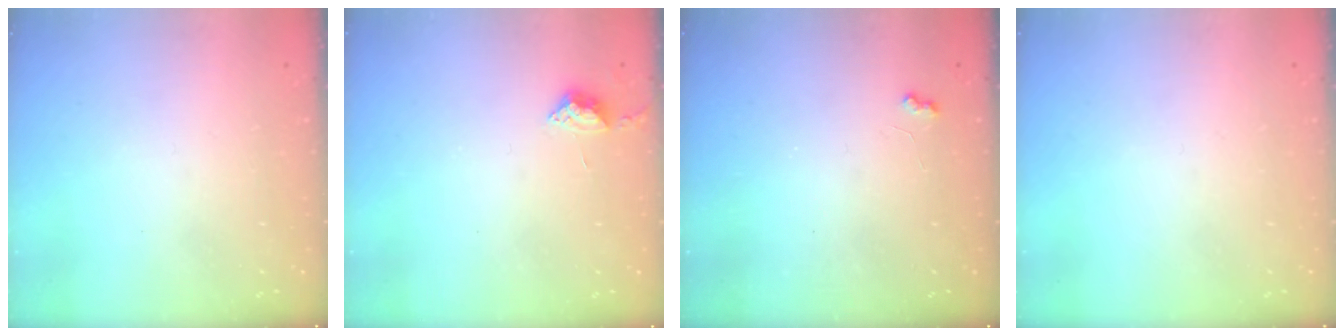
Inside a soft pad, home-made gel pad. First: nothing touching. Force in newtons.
{"total": 3.7, "press": 3.7, "slide": 0.5}
{"total": 4.1, "press": 4.0, "slide": 0.6}
{"total": 0.0}